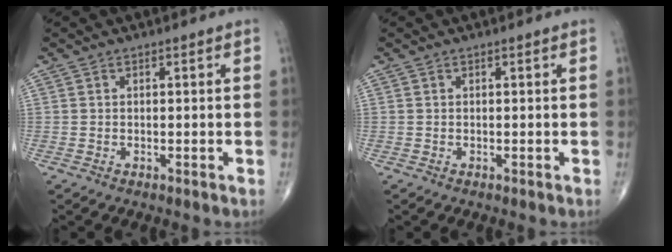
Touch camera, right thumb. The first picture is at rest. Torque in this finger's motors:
{"motor_torque": [0.00, 0.00, 0.01, 0.01, 0.00]}